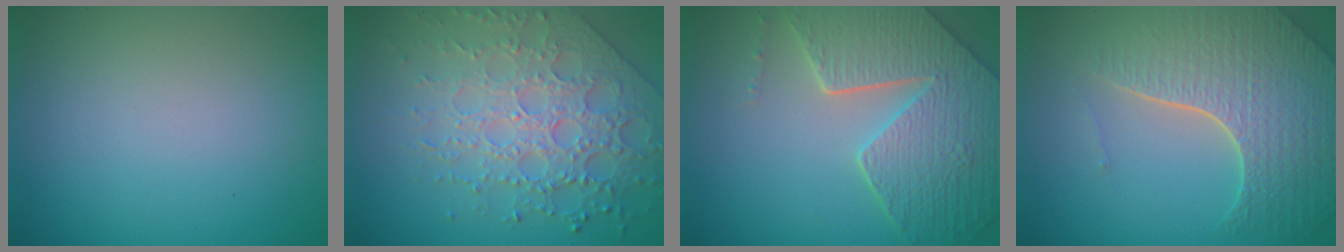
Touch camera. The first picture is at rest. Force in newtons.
{"total": 7.1, "press": 5.4, "slide": 4.5}
{"total": 8.6, "press": 6.2, "slide": 5.9}
{"total": 7.8, "press": 5.6, "slide": 5.5}